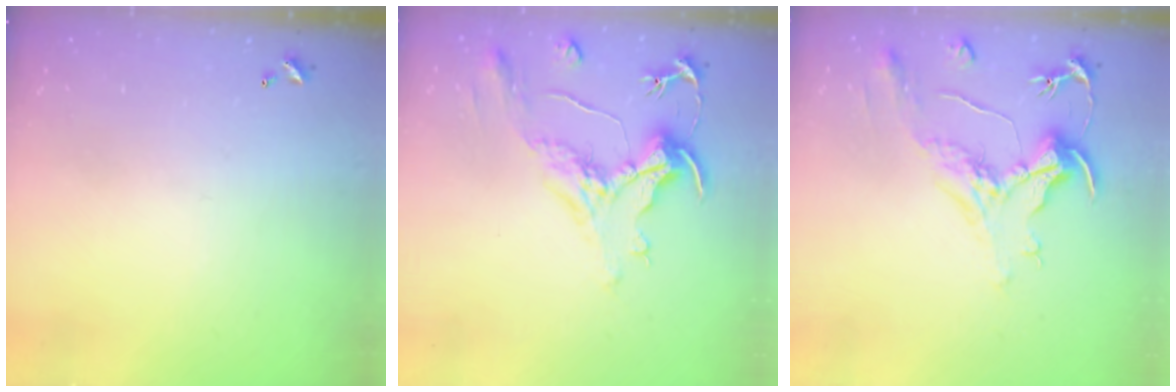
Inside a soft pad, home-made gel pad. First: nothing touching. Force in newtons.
{"total": 2.2, "press": 1.7, "slide": 1.3}
{"total": 2.2, "press": 1.7, "slide": 1.4}